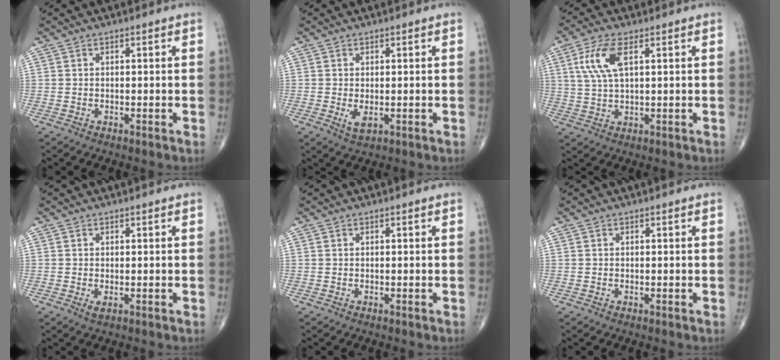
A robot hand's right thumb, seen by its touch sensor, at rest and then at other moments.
{"total": 2.4, "force": [-0.4, 1.2, 2.1], "torque": [-0.036, -0.007, -0.001]}
{"total": 7.5, "force": [2.6, 2.9, 6.4], "torque": [-0.148, 0.000, 0.055]}
{"total": 1.0, "force": [-0.3, 0.4, 0.9], "torque": [-0.017, -0.005, -0.004]}
{"total": 0.0}
{"total": 0.0}